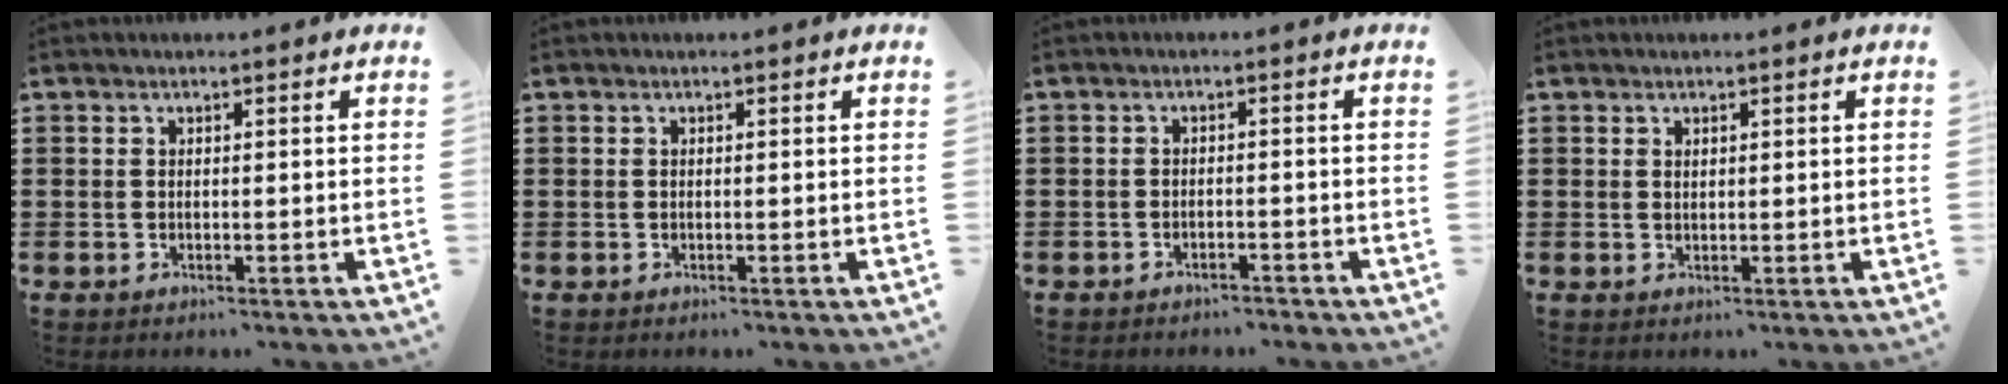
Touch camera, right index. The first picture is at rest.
{"total": 0.0}
{"total": 1.5, "force": [-1.5, 0.2, 0.2], "torque": [-0.009, 0.001, -0.031]}
{"total": 0.7, "force": [0.5, 0.4, 0.2], "torque": [-0.005, 0.002, 0.010]}